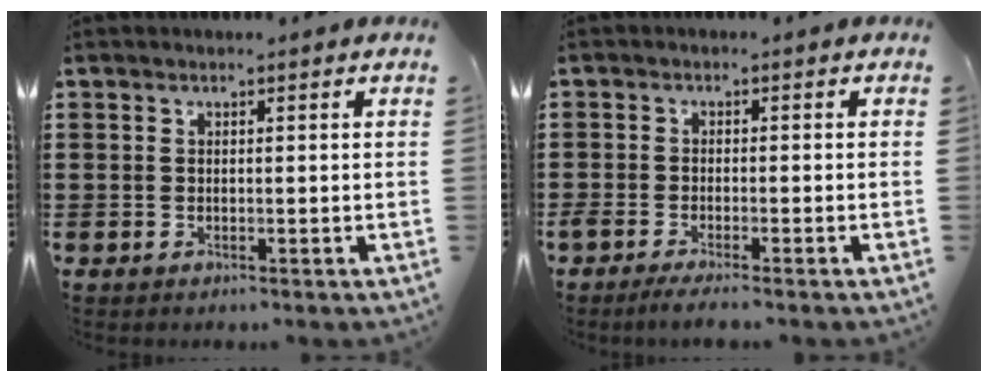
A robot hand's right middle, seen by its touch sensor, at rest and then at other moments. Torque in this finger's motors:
{"motor_torque": [1.78, -0.32, 0.25, 0.10]}